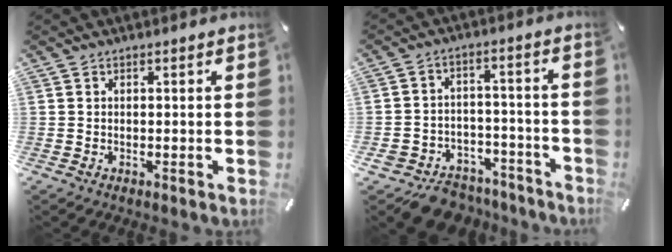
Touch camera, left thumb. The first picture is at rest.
{"total": 8.5, "force": [-6.4, 5.3, 1.5], "torque": [-0.017, 0.040, -0.115]}